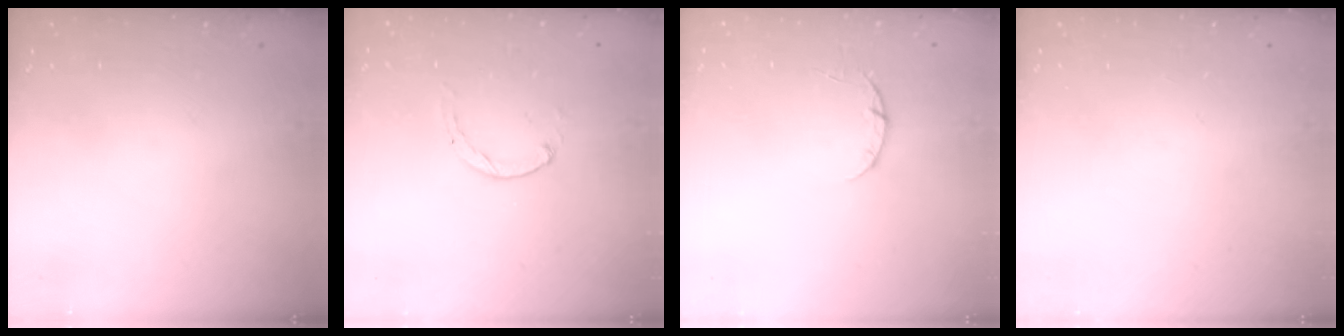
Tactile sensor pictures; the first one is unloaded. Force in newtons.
{"total": 0.7, "press": 0.6, "slide": 0.2}
{"total": 3.2, "press": 3.2, "slide": 0.3}
{"total": 0.0}